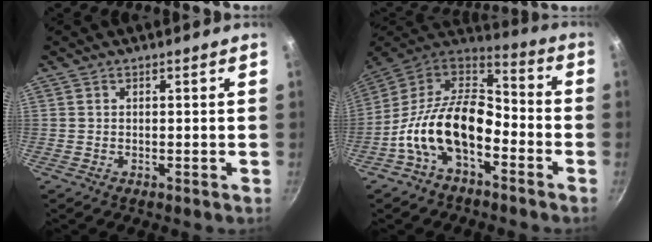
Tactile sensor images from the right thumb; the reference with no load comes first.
{"total": 17.9, "force": [-5.9, 10.3, 13.4], "torque": [-0.223, 0.064, -0.127]}